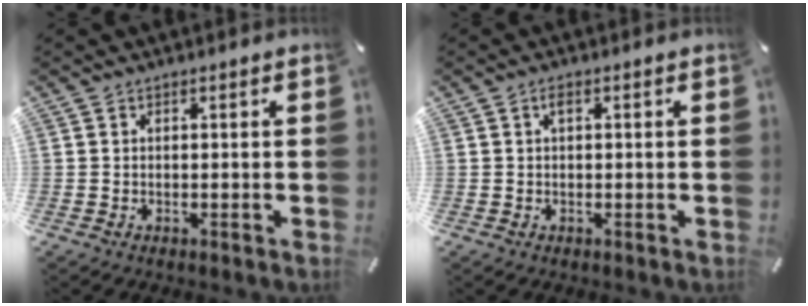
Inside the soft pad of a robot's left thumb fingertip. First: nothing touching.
{"total": 1.2, "force": [0.4, 0.6, 1.0], "torque": [-0.021, 0.006, 0.006]}